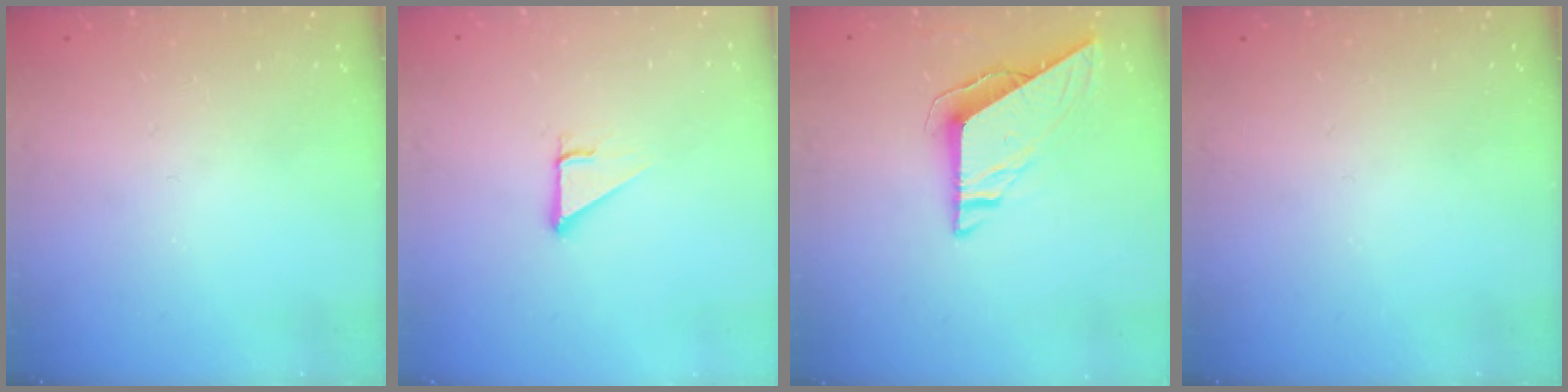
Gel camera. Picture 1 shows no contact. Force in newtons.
{"total": 3.0, "press": 3.0, "slide": 0.1}
{"total": 7.6, "press": 7.6, "slide": 0.2}
{"total": 0.0}